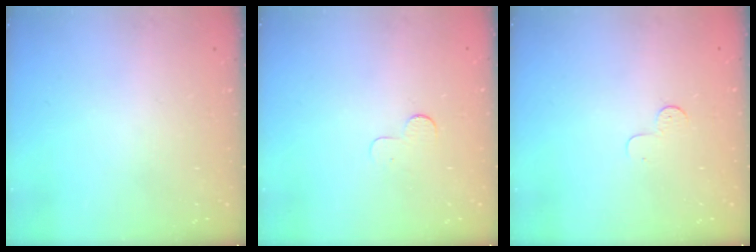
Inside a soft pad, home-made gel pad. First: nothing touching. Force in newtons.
{"total": 2.9, "press": 2.9, "slide": 0.3}
{"total": 3.6, "press": 3.5, "slide": 0.3}